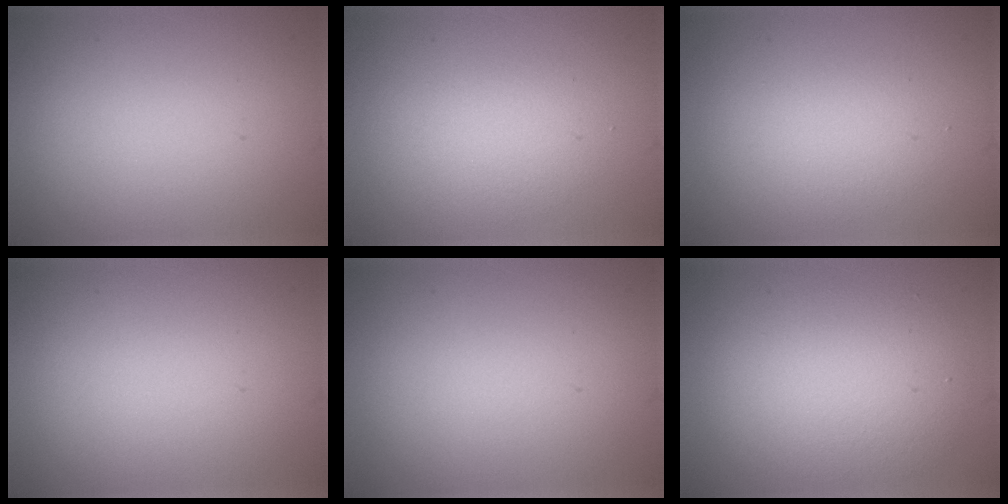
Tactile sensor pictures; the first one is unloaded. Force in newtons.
{"total": 2.2, "press": 2.2, "slide": 0.0}
{"total": 2.1, "press": 2.1, "slide": 0.2}
{"total": 0.0}
{"total": 0.0}
{"total": 5.1, "press": 5.1, "slide": 0.5}